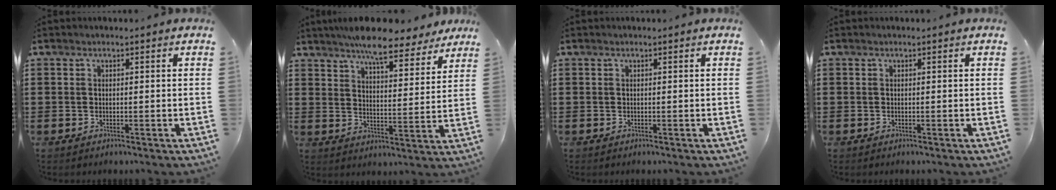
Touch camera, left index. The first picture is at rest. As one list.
[{"total": 8.6, "force": [7.4, 1.6, 4.0], "torque": [-0.076, -0.030, 0.132]}, {"total": 0.0}, {"total": 0.0}]